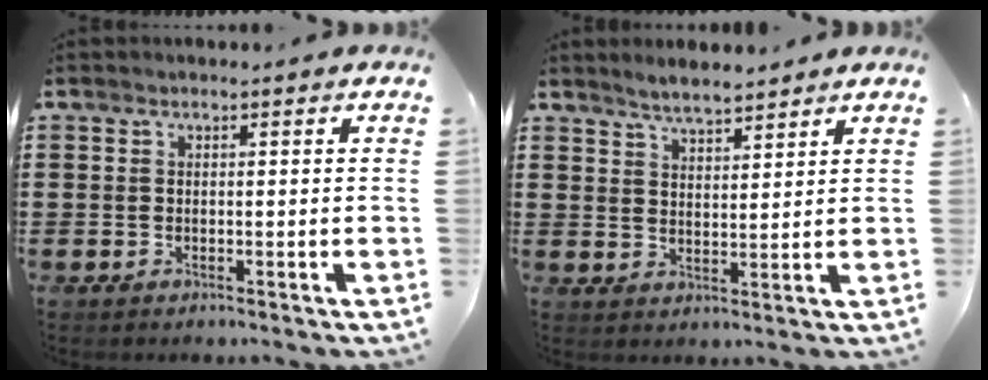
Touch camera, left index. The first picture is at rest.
{"total": 3.7, "force": [3.6, 0.3, 0.8], "torque": [-0.025, -0.005, 0.067]}